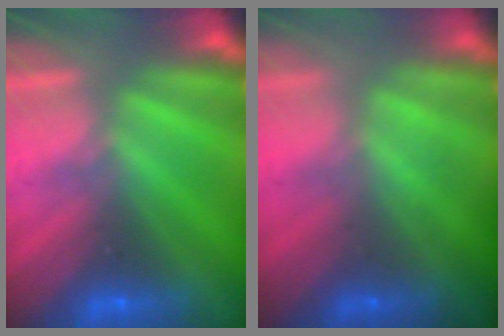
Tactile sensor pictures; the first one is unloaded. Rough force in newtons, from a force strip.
{"total": 1.1}